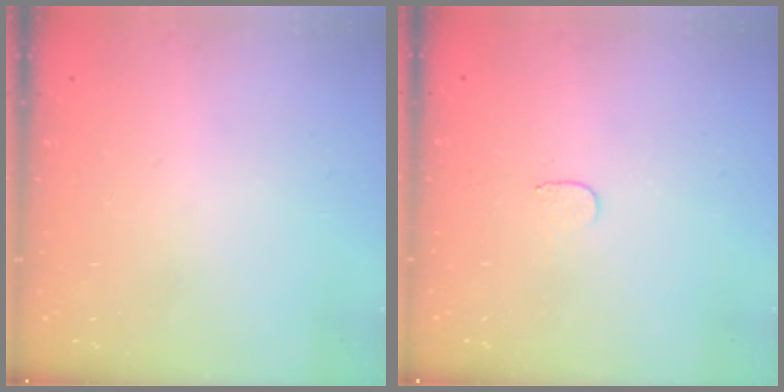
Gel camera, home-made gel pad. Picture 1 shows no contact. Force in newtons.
{"total": 3.4, "press": 3.4, "slide": 0.2}